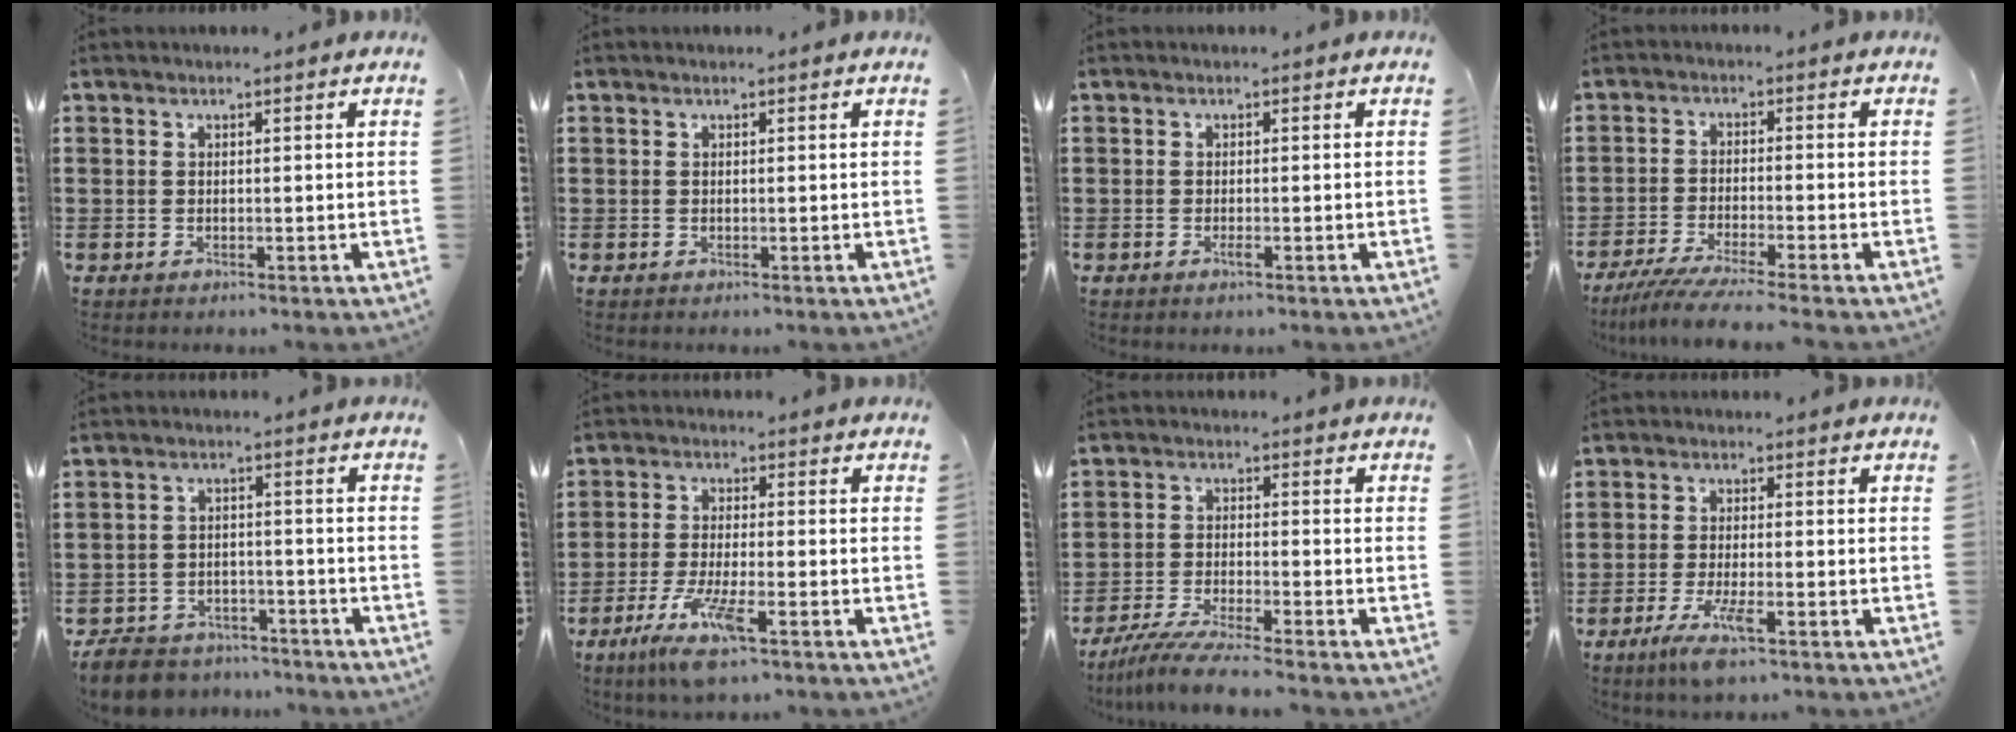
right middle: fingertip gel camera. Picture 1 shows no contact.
{"total": 0.0}
{"total": 1.0, "force": [-0.4, 0.1, 0.9], "torque": [-0.014, -0.003, -0.007]}
{"total": 4.7, "force": [-4.2, -0.4, 2.1], "torque": [-0.057, -0.023, -0.083]}
{"total": 5.8, "force": [-5.6, 1.4, 0.8], "torque": [-0.028, 0.009, -0.113]}
{"total": 7.7, "force": [-4.6, 1.1, 6.0], "torque": [-0.133, -0.018, -0.088]}
{"total": 5.7, "force": [-5.2, -0.3, 2.3], "torque": [-0.058, -0.021, -0.100]}
{"total": 5.3, "force": [-2.8, 0.7, 4.5], "torque": [-0.098, -0.015, -0.052]}